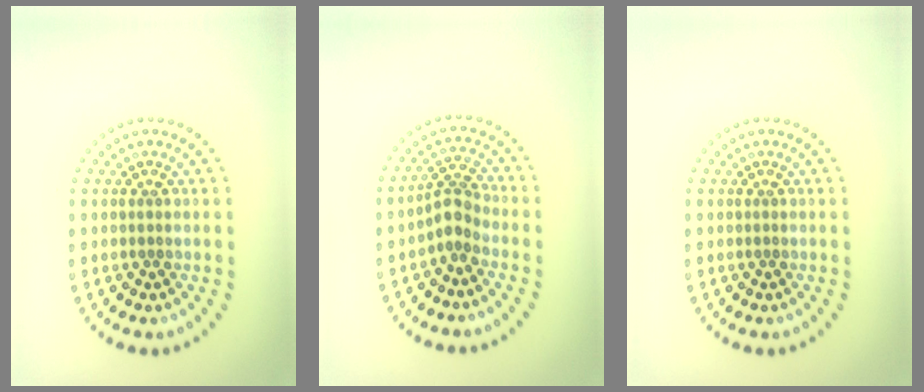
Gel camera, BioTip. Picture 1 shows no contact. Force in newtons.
{"total": 2.5, "press": 1.9, "slide": 1.6}
{"total": 0.0}